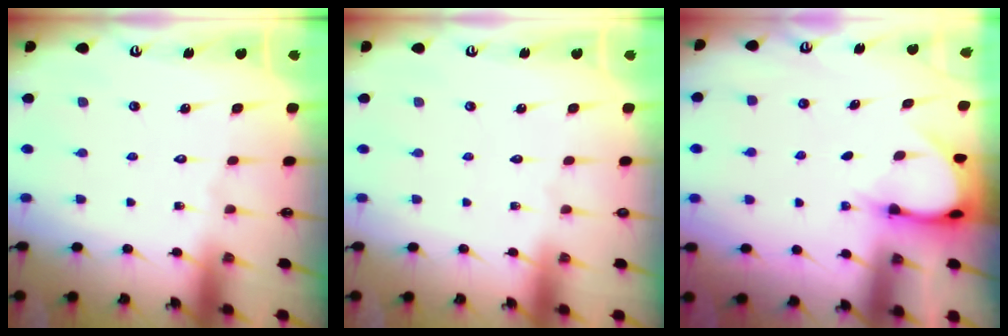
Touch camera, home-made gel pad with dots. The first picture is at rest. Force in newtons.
{"total": 0.0}
{"total": 4.0, "press": 4.0, "slide": 0.3}